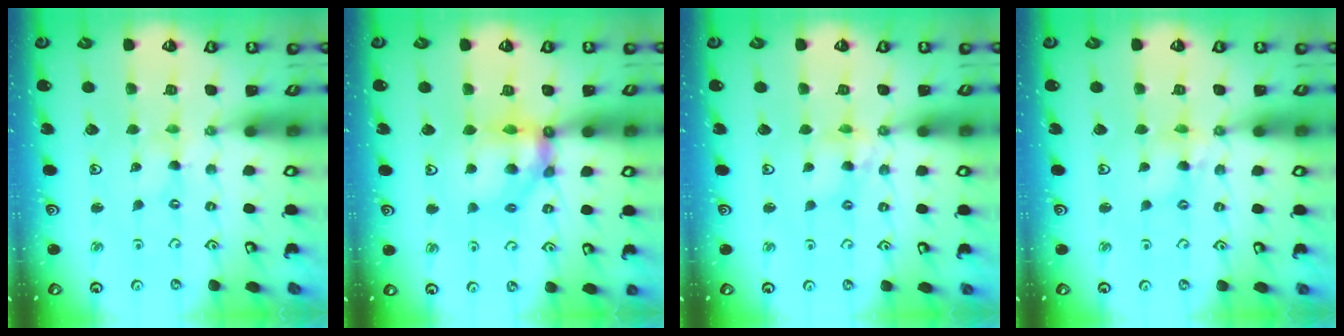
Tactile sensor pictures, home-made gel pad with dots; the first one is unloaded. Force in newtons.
{"total": 10.4, "press": 10.4, "slide": 1.2}
{"total": 6.1, "press": 6.1, "slide": 0.5}
{"total": 4.5, "press": 4.4, "slide": 0.5}